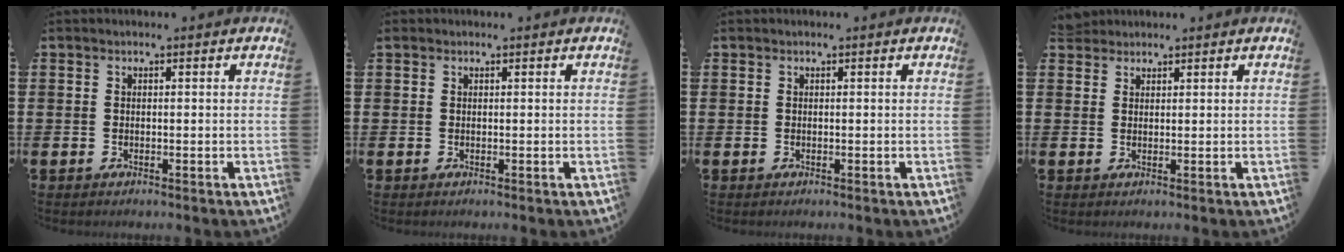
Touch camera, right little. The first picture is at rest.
{"total": 0.0}
{"total": 0.0}
{"total": 2.0, "force": [1.8, 0.7, 0.0], "torque": [0.003, 0.001, 0.034]}